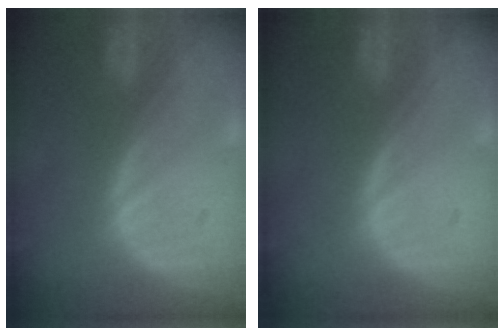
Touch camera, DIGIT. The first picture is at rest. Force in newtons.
{"total": 0.0}